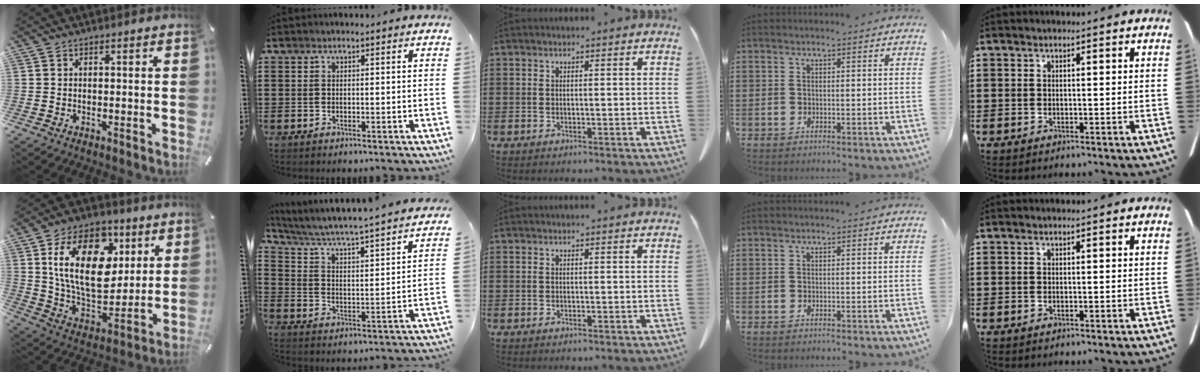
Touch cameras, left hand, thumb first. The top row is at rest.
{"thumb": {"total": 22.7, "force": [7.4, 14.6, 15.8], "torque": [-0.285, -0.022, 0.124]}, "index": {"total": 3.2, "force": [2.7, -0.2, 1.6], "torque": [-0.049, -0.040, 0.031]}}